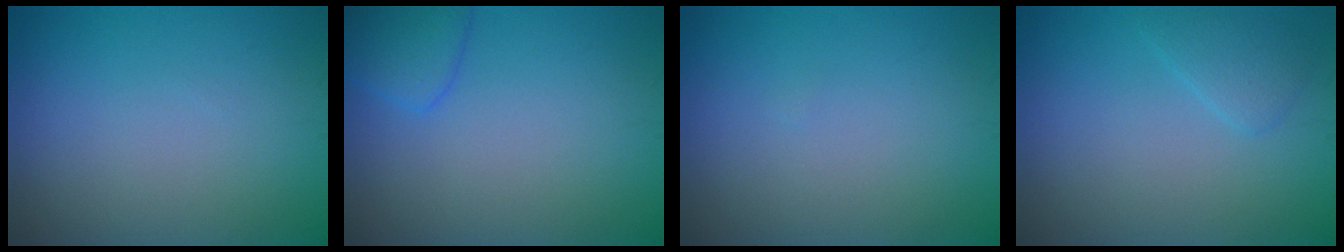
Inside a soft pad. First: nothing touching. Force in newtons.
{"total": 2.4, "press": 2.4, "slide": 0.2}
{"total": 0.0}
{"total": 1.6, "press": 1.6, "slide": 0.1}